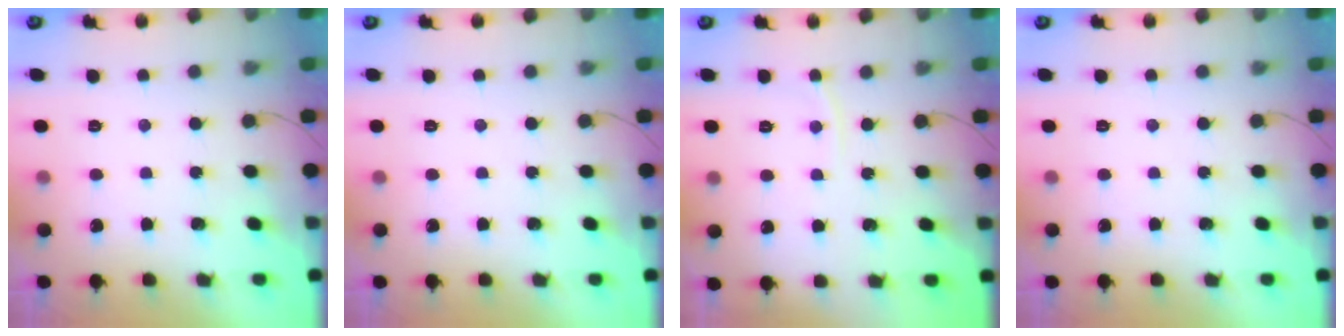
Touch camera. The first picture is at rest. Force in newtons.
{"total": 0.0}
{"total": 3.9, "press": 3.9, "slide": 0.5}
{"total": 0.0}